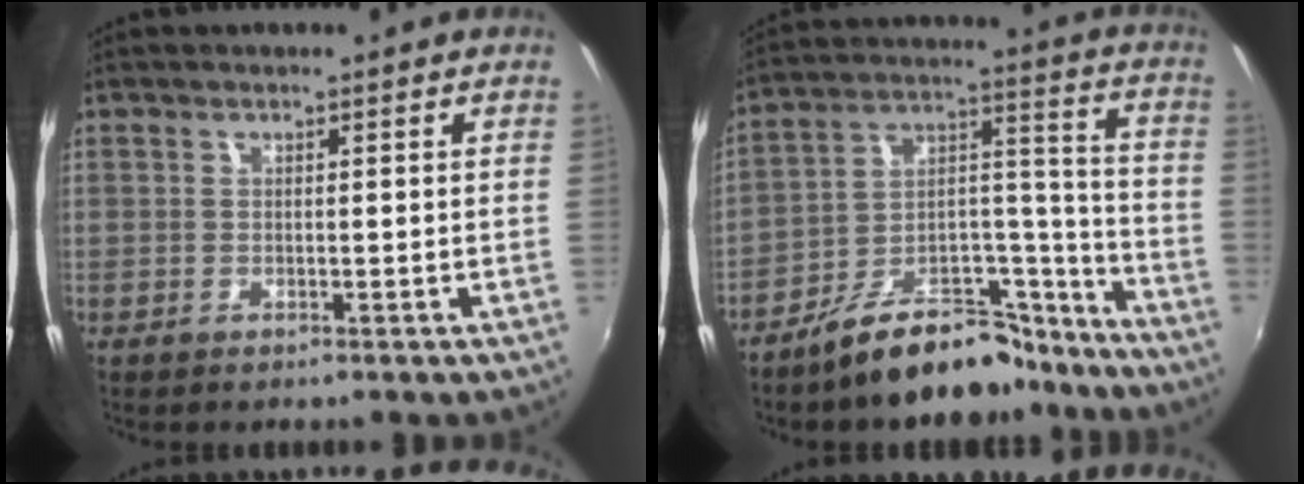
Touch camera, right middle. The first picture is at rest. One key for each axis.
{"total": 16.8, "fx": -13.4, "fy": 6.8, "fz": 7.4, "tx": -0.113, "ty": 0.057, "tz": -0.195}